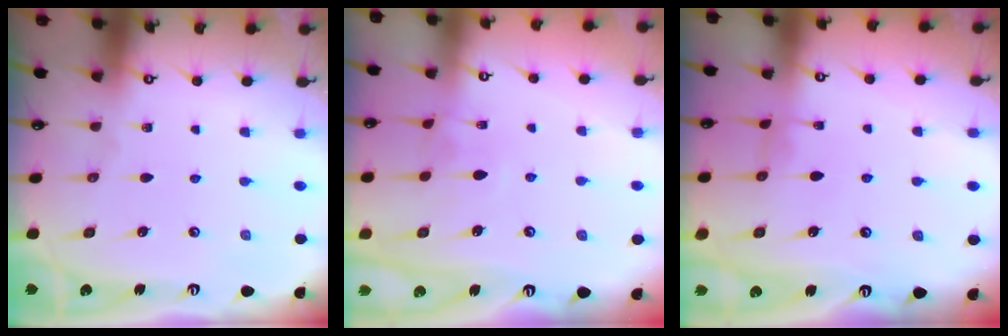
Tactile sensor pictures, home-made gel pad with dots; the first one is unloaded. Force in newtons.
{"total": 3.7, "press": 3.7, "slide": 0.3}
{"total": 1.4, "press": 1.4, "slide": 0.5}